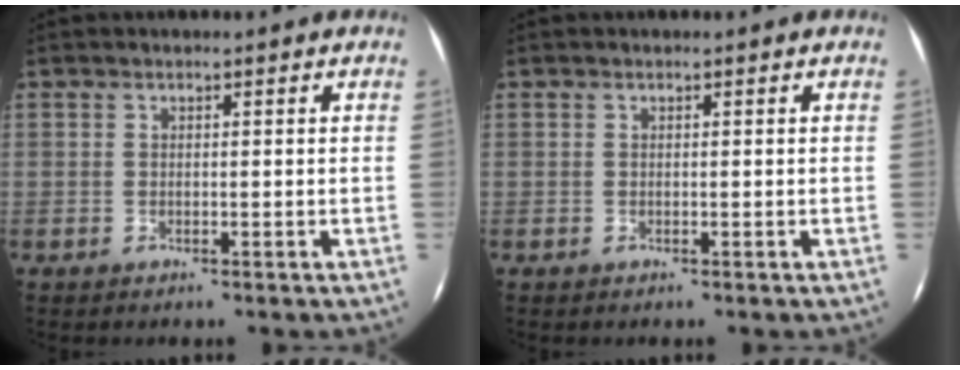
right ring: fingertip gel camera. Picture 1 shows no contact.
{"total": 0.0}